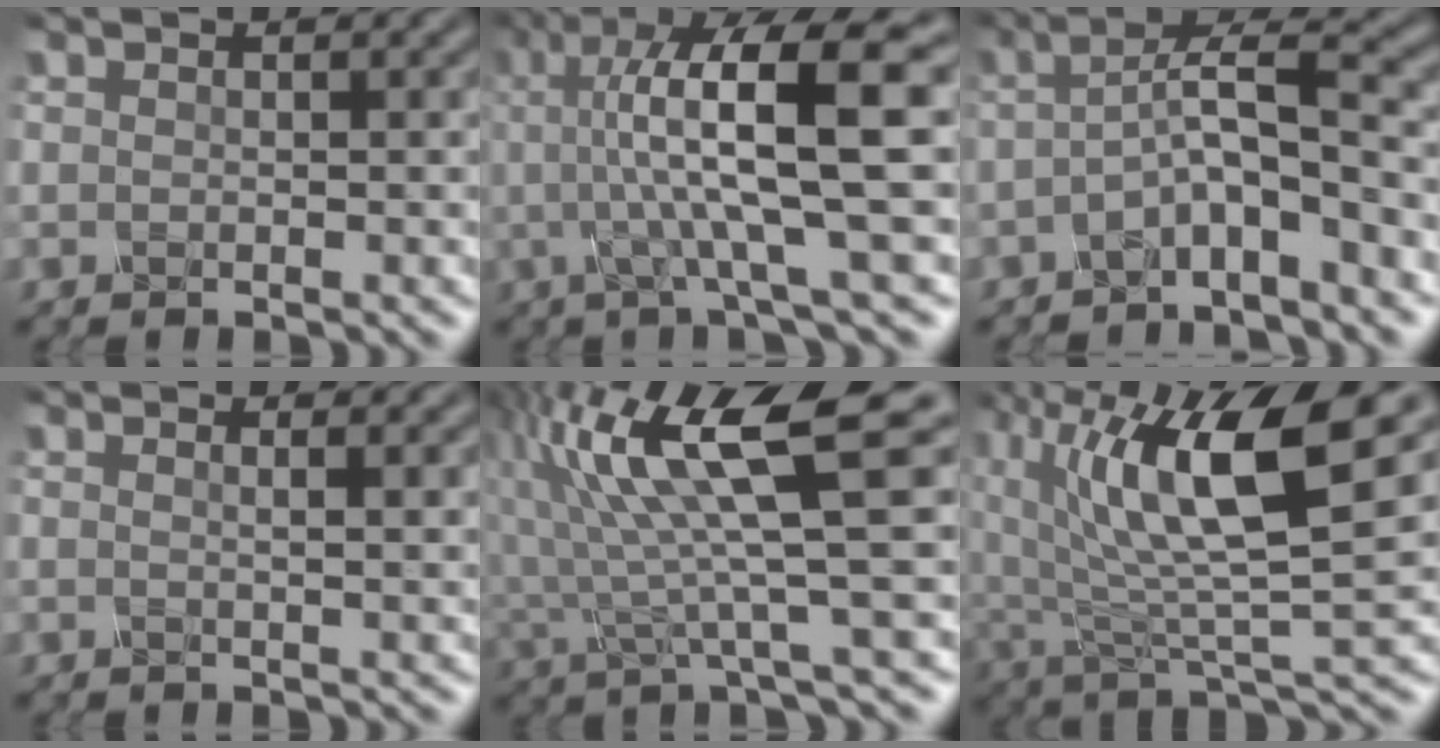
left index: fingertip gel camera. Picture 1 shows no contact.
{"total": 12.3, "force": [1.7, 2.0, 12.0], "torque": [-0.175, 0.024, 0.040]}
{"total": 4.3, "force": [-1.6, 0.6, 4.0], "torque": [-0.071, 0.021, -0.031]}
{"total": 2.5, "force": [1.3, 0.8, 1.9], "torque": [-0.009, 0.013, -0.003]}
{"total": 10.1, "force": [3.7, 1.6, 9.3], "torque": [-0.168, 0.013, 0.076]}
{"total": 12.1, "force": [3.4, 4.6, 10.6], "torque": [-0.199, 0.003, 0.072]}